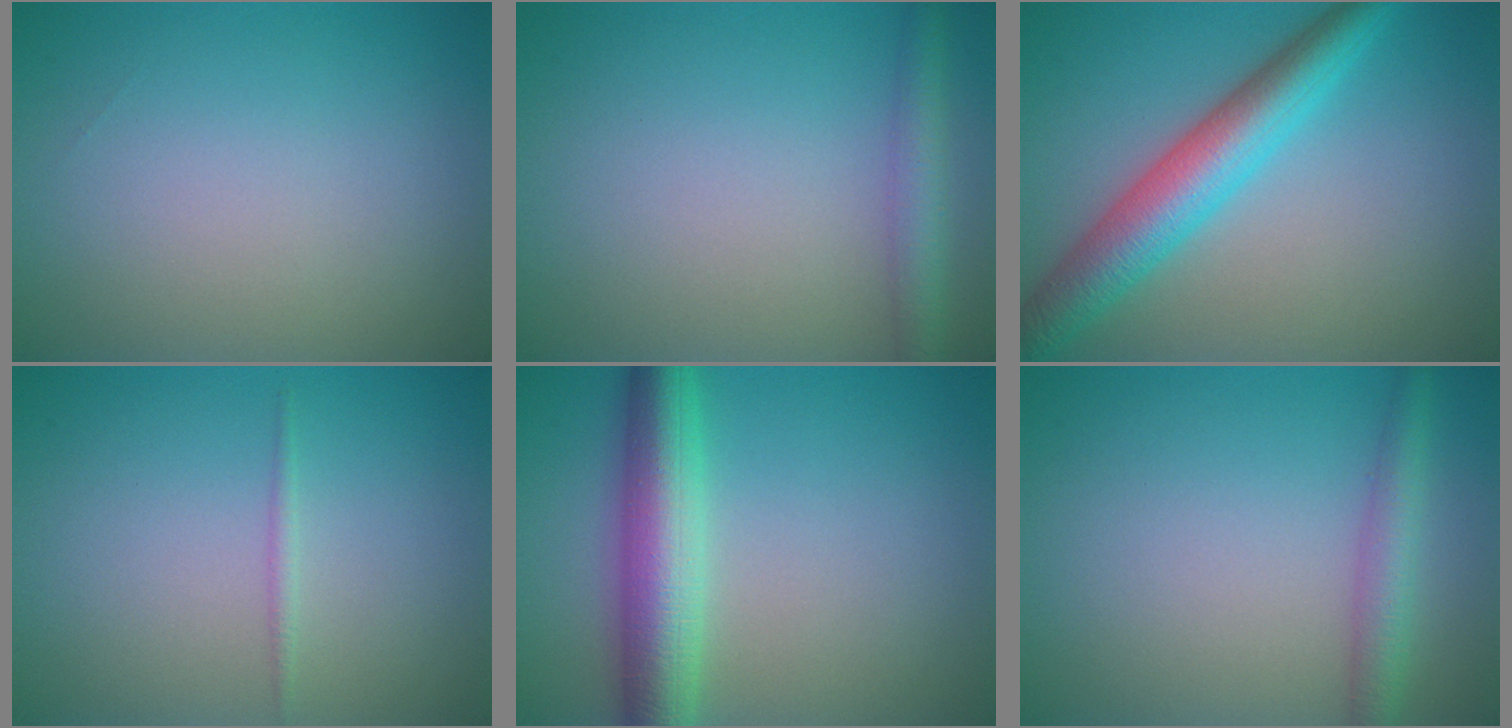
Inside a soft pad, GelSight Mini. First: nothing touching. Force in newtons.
{"total": 3.0, "press": 3.0, "slide": 0.1}
{"total": 6.4, "press": 6.4, "slide": 0.2}
{"total": 0.7, "press": 0.7, "slide": 0.0}
{"total": 6.7, "press": 6.7, "slide": 0.2}
{"total": 2.8, "press": 2.8, "slide": 0.1}